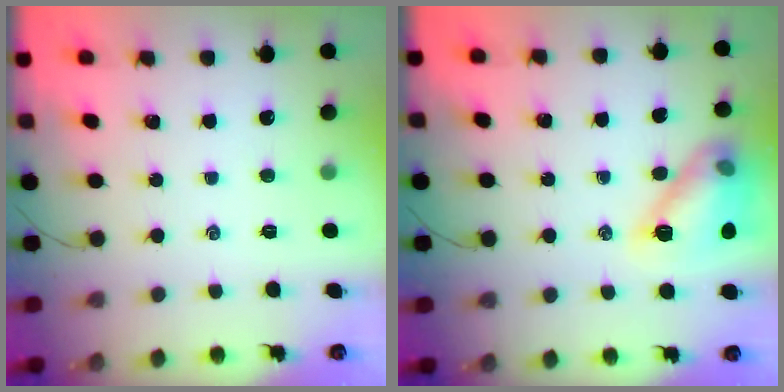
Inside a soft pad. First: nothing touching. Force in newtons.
{"total": 13.0, "press": 13.0, "slide": 0.7}